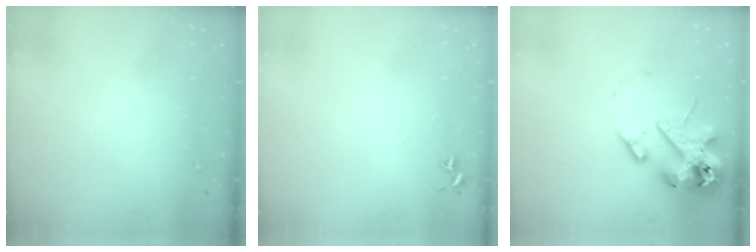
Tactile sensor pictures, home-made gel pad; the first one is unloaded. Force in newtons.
{"total": 0.8, "press": 0.7, "slide": 0.3}
{"total": 15.6, "press": 15.4, "slide": 2.4}